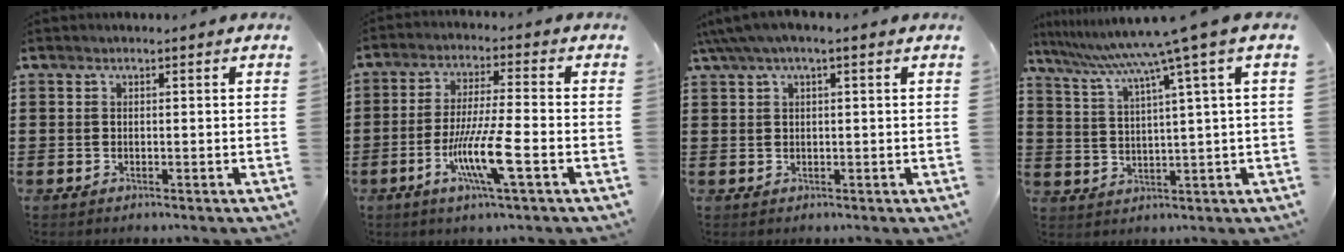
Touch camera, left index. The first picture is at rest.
{"total": 9.7, "force": [-3.8, 1.0, 8.9], "torque": [-0.178, -0.011, -0.075]}
{"total": 2.4, "force": [0.8, 0.6, 2.1], "torque": [-0.049, 0.001, 0.010]}
{"total": 8.3, "force": [5.4, -1.1, 6.2], "torque": [-0.139, -0.037, 0.085]}